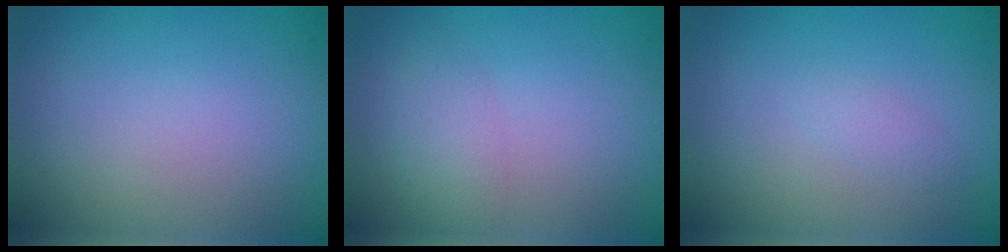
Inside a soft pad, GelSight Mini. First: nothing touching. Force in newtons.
{"total": 2.3, "press": 2.3, "slide": 0.1}
{"total": 0.9, "press": 0.9, "slide": 0.0}